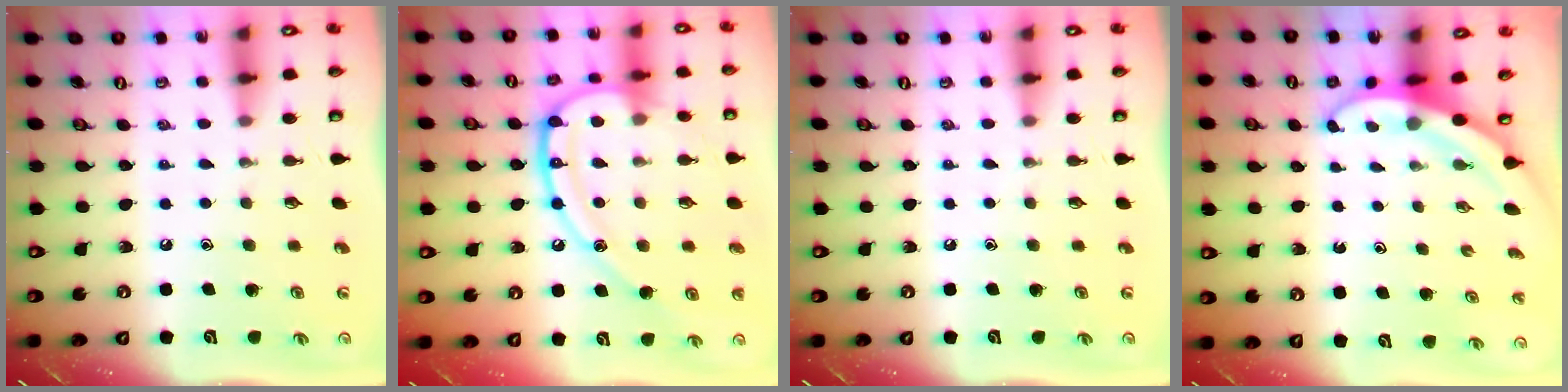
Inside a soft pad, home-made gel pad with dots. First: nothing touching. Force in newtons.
{"total": 19.7, "press": 19.6, "slide": 1.9}
{"total": 0.0}
{"total": 3.2, "press": 3.2, "slide": 0.1}